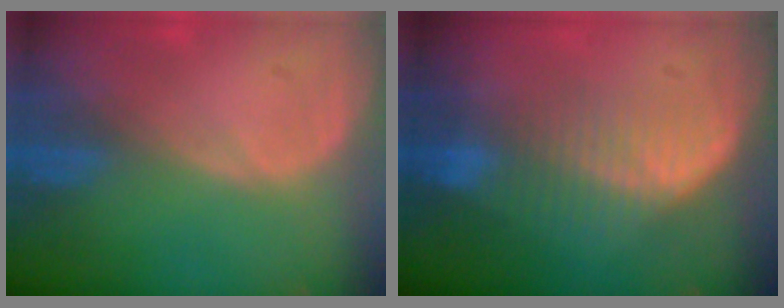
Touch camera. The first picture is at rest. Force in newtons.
{"total": 7.1, "press": 6.5, "slide": 2.8}